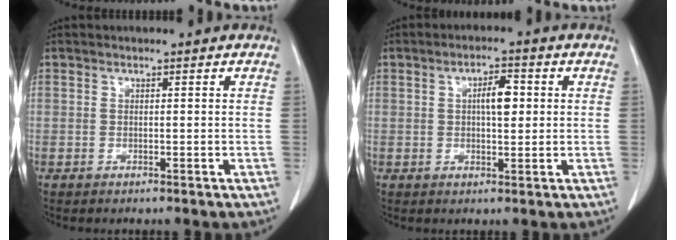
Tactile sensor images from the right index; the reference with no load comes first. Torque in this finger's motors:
{"motor_torque": [0.70, -0.12, 0.12, 0.07]}